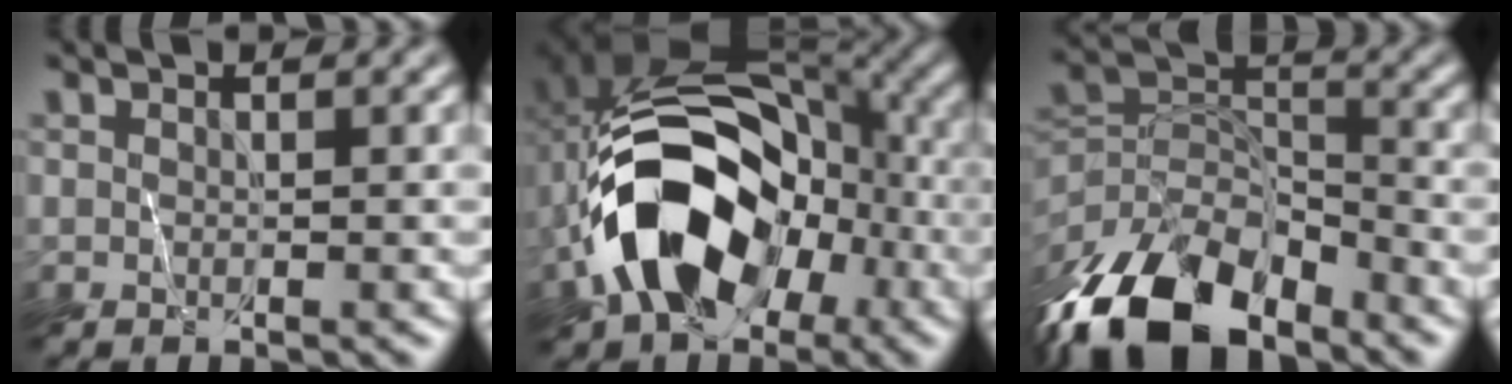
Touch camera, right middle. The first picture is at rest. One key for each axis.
{"total": 12.7, "fx": -5.3, "fy": 8.3, "fz": 8.1, "tx": -0.125, "ty": -0.011, "tz": -0.095}
{"total": 11.3, "fx": -8.9, "fy": 5.0, "fz": 4.8, "tx": -0.099, "ty": -0.009, "tz": -0.171}